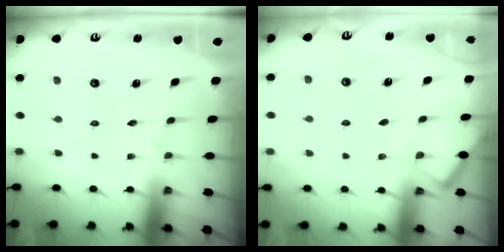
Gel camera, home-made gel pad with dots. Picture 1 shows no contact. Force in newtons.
{"total": 4.1, "press": 4.1, "slide": 0.6}